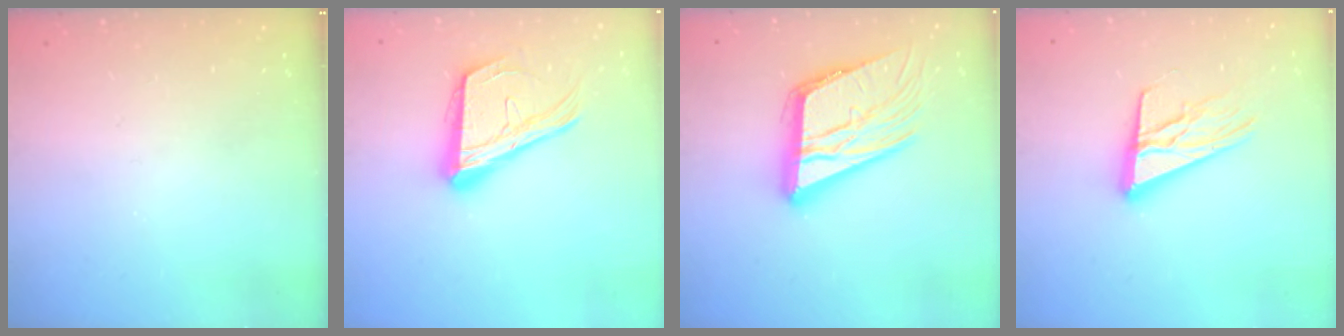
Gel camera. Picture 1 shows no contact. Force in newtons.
{"total": 19.8, "press": 19.7, "slide": 2.6}
{"total": 19.1, "press": 18.9, "slide": 2.6}
{"total": 15.9, "press": 15.6, "slide": 2.7}